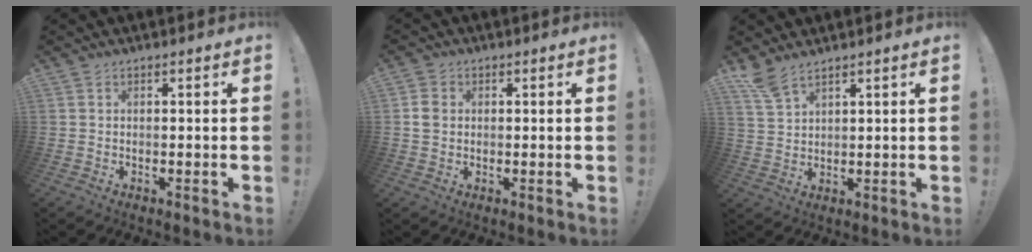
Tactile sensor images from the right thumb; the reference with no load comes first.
{"total": 3.4, "force": [0.3, 3.0, 1.7], "torque": [-0.020, 0.004, 0.006]}
{"total": 5.9, "force": [4.8, 1.7, 3.0], "torque": [-0.056, -0.024, 0.089]}